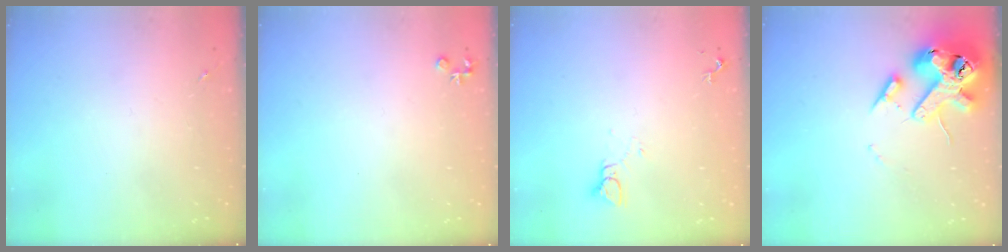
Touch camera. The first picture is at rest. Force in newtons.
{"total": 3.7, "press": 3.6, "slide": 0.4}
{"total": 3.0, "press": 3.0, "slide": 0.2}
{"total": 18.6, "press": 18.4, "slide": 2.8}